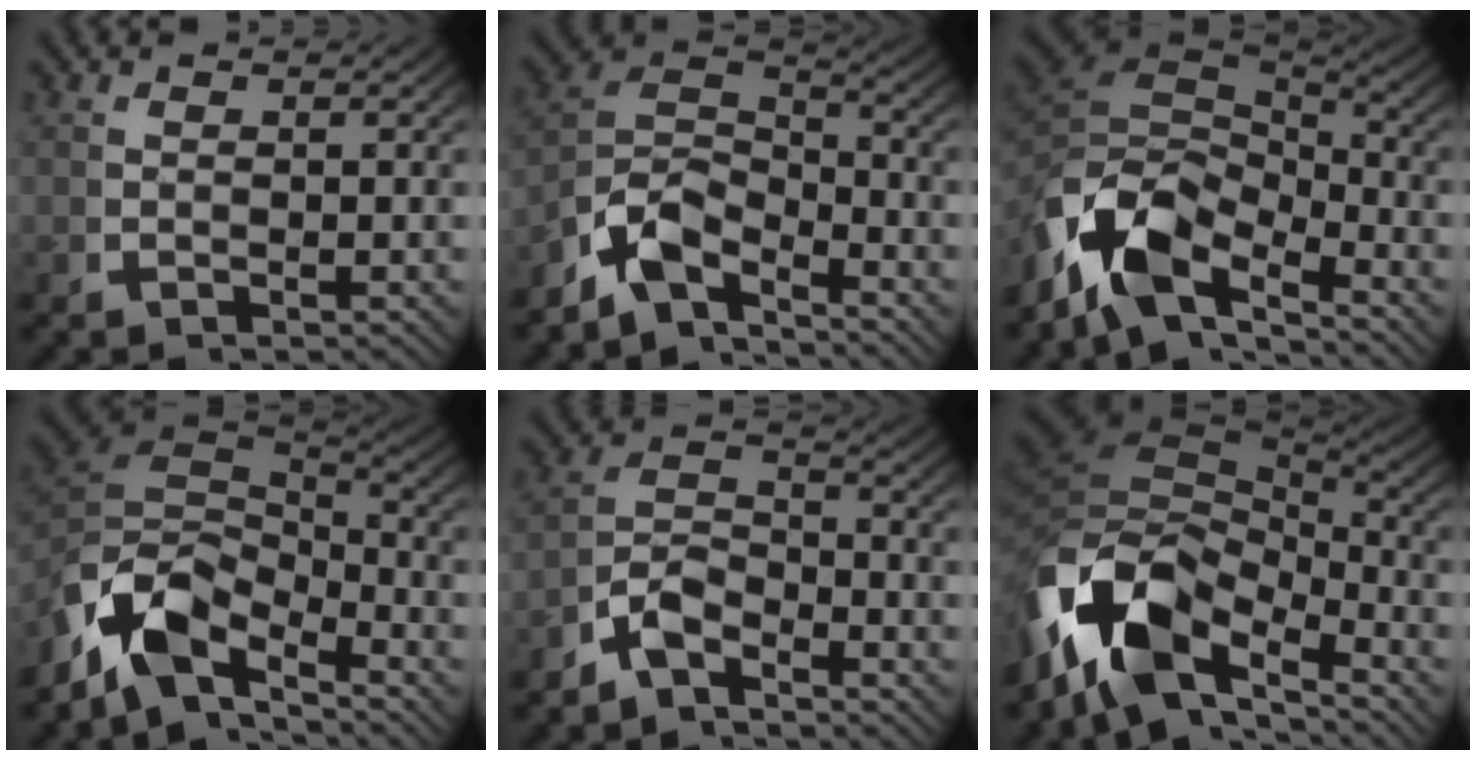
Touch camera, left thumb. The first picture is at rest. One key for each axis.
{"total": 8.6, "fx": -2.5, "fy": 5.9, "fz": 5.8, "tx": -0.123, "ty": -0.032, "tz": -0.045}
{"total": 11.7, "fx": -1.2, "fy": 7.9, "fz": 8.5, "tx": -0.184, "ty": -0.033, "tz": -0.011}
{"total": 10.6, "fx": -1.8, "fy": 7.3, "fz": 7.5, "tx": -0.178, "ty": -0.037, "tz": -0.022}
{"total": 5.4, "fx": -2.5, "fy": 3.6, "fz": 3.0, "tx": -0.049, "ty": -0.011, "tz": -0.053}
{"total": 16.2, "fx": -1.3, "fy": 10.6, "fz": 12.2, "tx": -0.238, "ty": -0.030, "tz": -0.013}